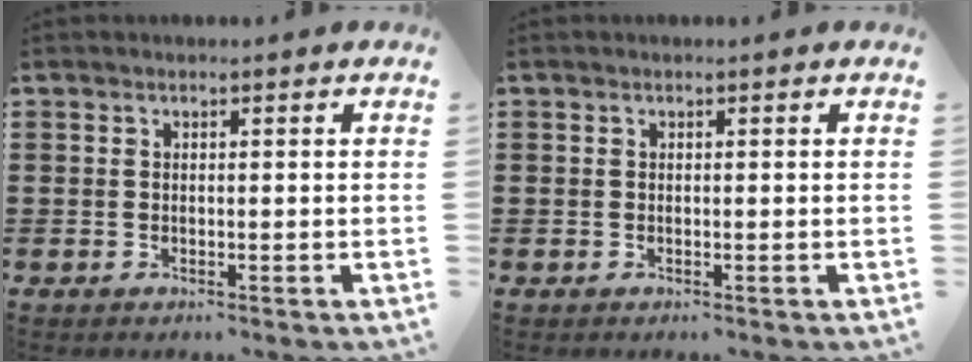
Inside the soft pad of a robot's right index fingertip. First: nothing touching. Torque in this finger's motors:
{"motor_torque": [-0.07, 0.07, 0.00, 0.00]}